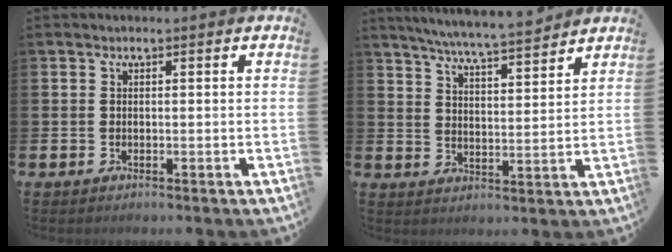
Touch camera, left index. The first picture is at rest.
{"total": 6.7, "force": [6.4, -0.2, 1.8], "torque": [-0.048, -0.043, 0.112]}